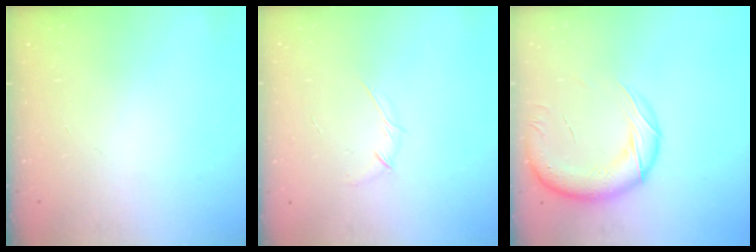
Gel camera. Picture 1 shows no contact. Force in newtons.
{"total": 2.7, "press": 2.6, "slide": 0.8}
{"total": 22.7, "press": 22.1, "slide": 5.1}